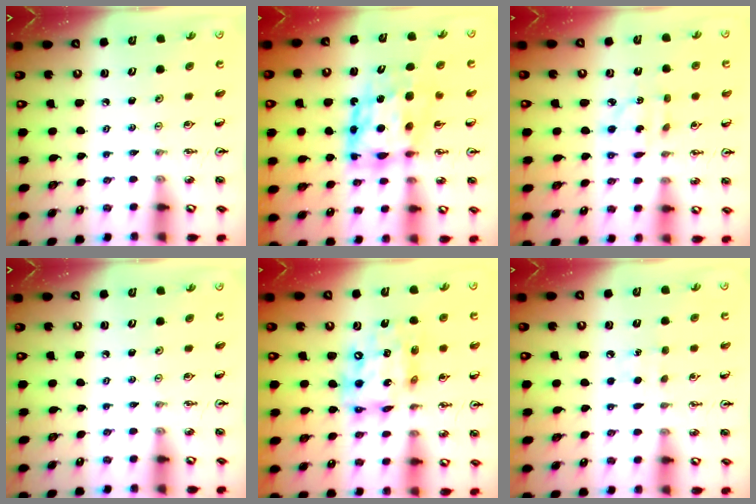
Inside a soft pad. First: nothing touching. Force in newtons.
{"total": 9.8, "press": 9.7, "slide": 1.5}
{"total": 3.8, "press": 3.8, "slide": 0.3}
{"total": 0.0}
{"total": 14.1, "press": 14.1, "slide": 0.9}
{"total": 6.3, "press": 6.3, "slide": 0.8}